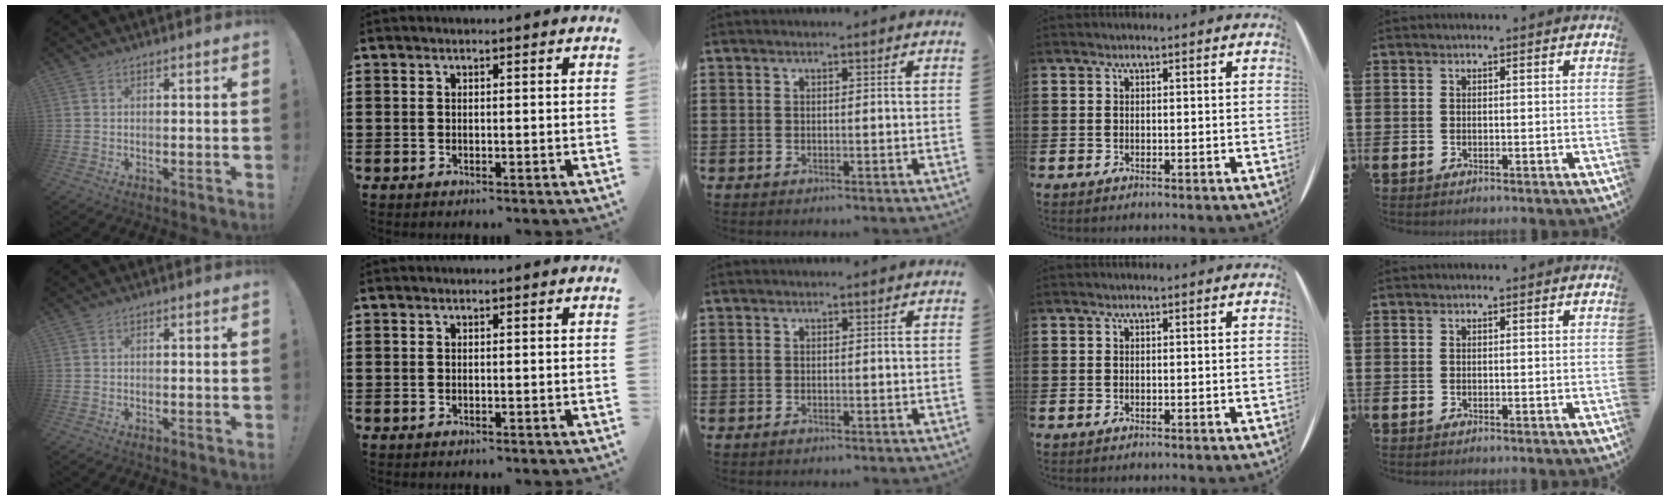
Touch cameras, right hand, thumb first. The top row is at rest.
{}